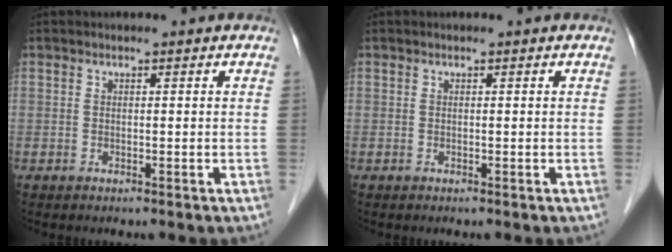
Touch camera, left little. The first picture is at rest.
{"total": 0.0}